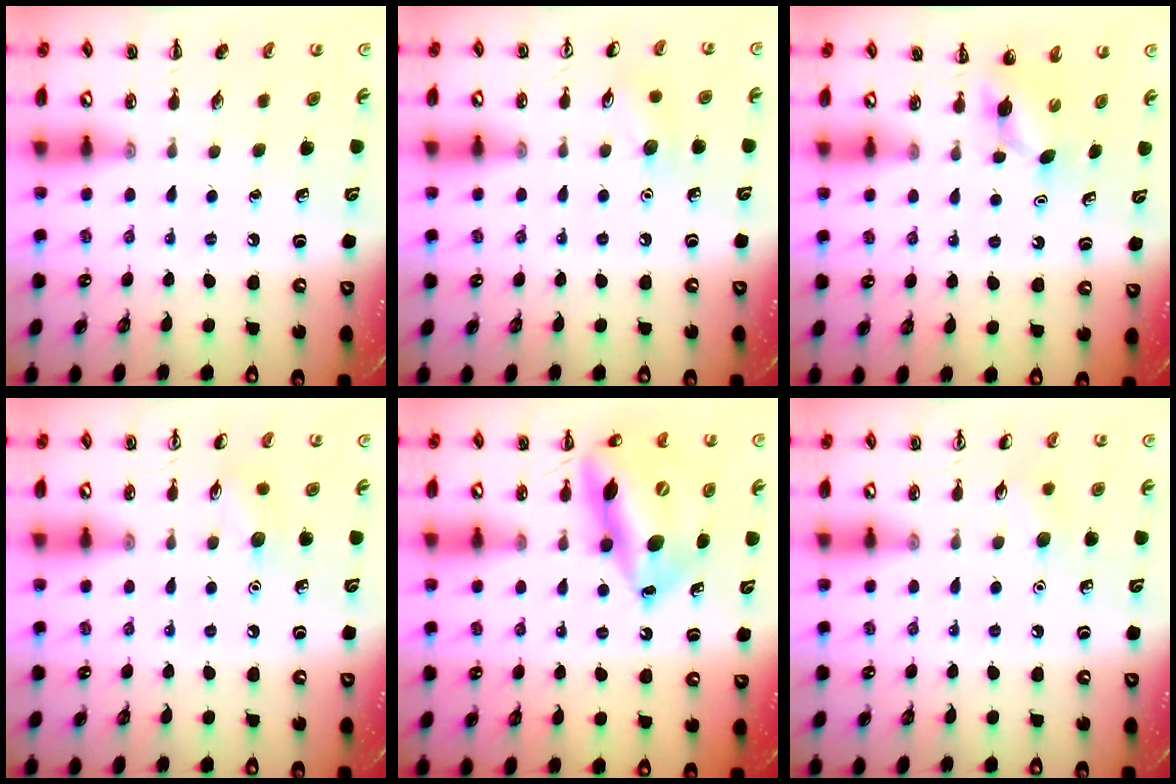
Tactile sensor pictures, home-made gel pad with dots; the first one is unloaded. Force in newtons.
{"total": 5.4, "press": 5.2, "slide": 1.5}
{"total": 2.9, "press": 2.8, "slide": 0.8}
{"total": 5.6, "press": 5.3, "slide": 1.8}
{"total": 17.5, "press": 17.1, "slide": 4.0}
{"total": 4.5, "press": 4.3, "slide": 1.2}